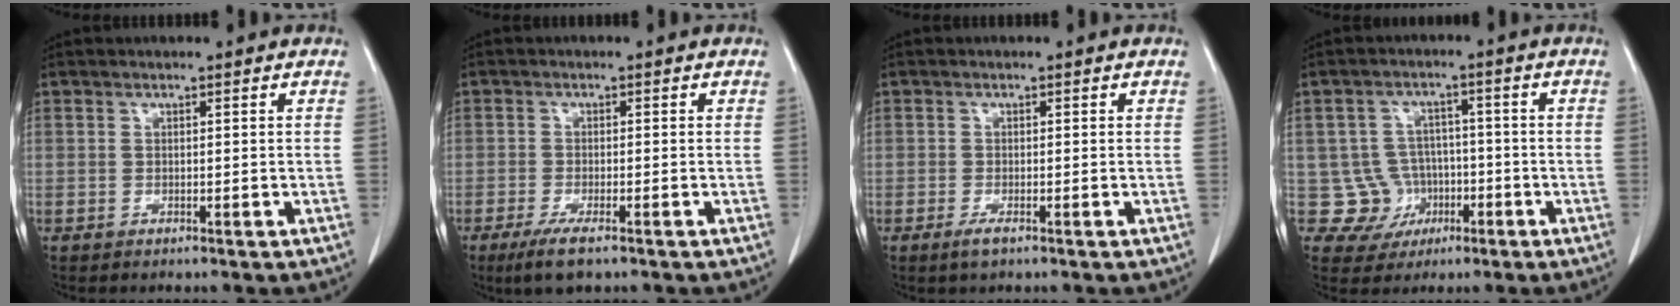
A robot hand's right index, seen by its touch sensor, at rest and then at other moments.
{"total": 4.5, "force": [-3.0, 0.7, 3.3], "torque": [-0.069, -0.011, -0.049]}
{"total": 1.5, "force": [-0.9, 0.1, 1.2], "torque": [-0.024, -0.003, -0.016]}
{"total": 7.3, "force": [-1.5, 7.2, 0.2], "torque": [0.003, 0.014, -0.015]}